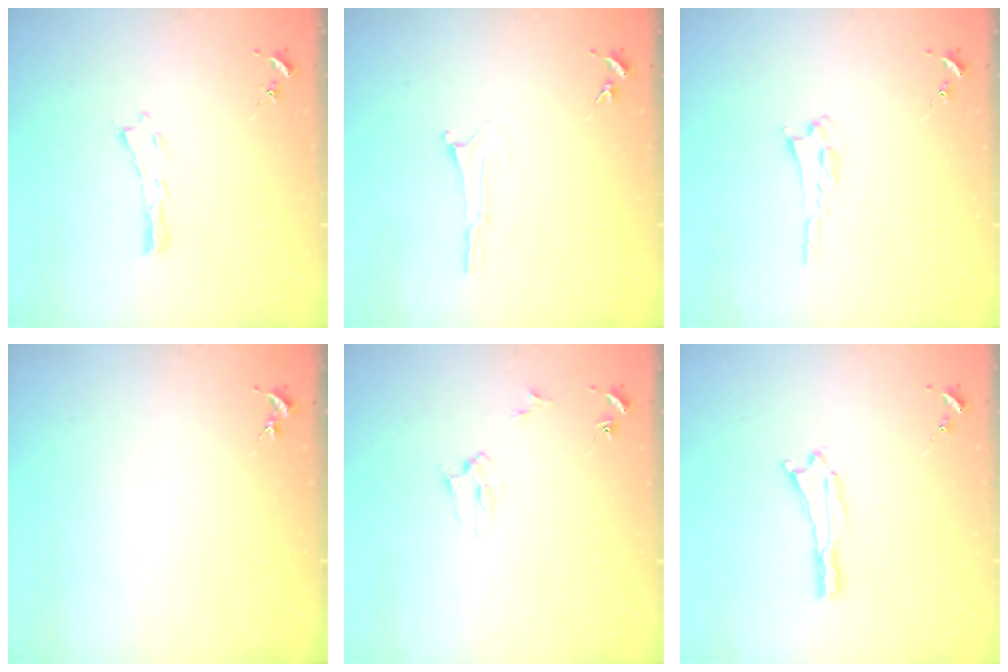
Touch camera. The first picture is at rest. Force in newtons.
{"total": 0.0}
{"total": 2.2, "press": 2.2, "slide": 0.3}
{"total": 0.0}
{"total": 2.7, "press": 2.7, "slide": 0.3}
{"total": 0.0}